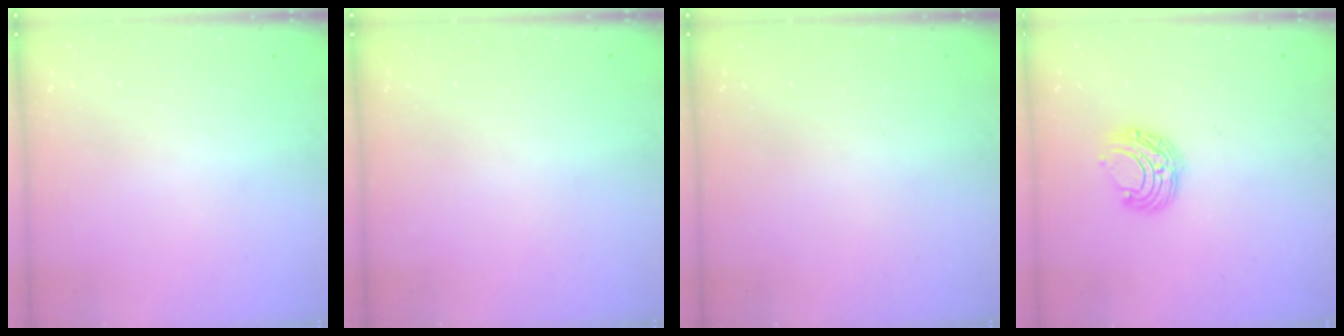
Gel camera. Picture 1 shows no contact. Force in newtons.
{"total": 0.0}
{"total": 0.0}
{"total": 7.6, "press": 7.6, "slide": 0.6}